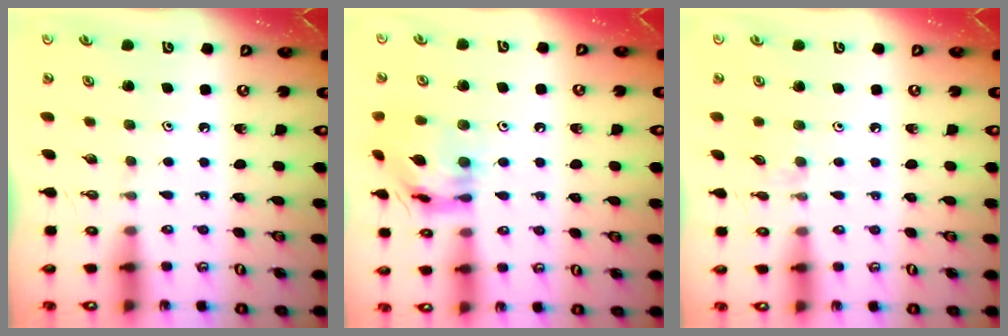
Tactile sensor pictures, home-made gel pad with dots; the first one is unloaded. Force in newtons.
{"total": 14.5, "press": 14.5, "slide": 1.3}
{"total": 2.9, "press": 2.9, "slide": 0.3}